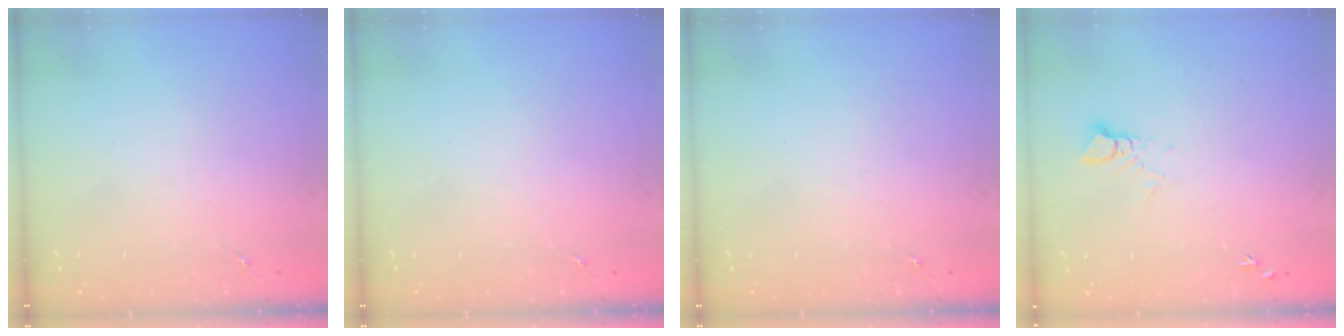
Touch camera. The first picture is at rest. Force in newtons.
{"total": 0.0}
{"total": 0.0}
{"total": 4.4, "press": 4.4, "slide": 0.3}